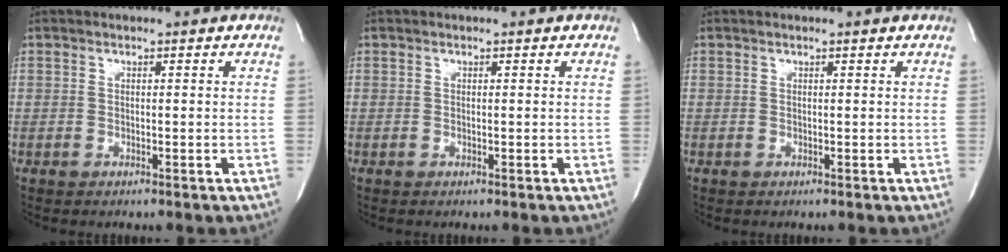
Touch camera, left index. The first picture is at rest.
{"total": 0.0}
{"total": 0.5, "force": [0.5, -0.1, 0.2], "torque": [-0.007, 0.001, 0.010]}